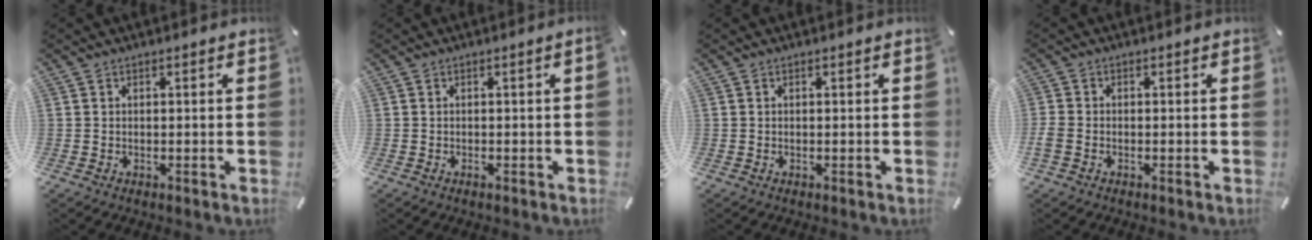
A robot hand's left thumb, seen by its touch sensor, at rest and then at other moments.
{"total": 1.4, "force": [-0.3, 0.0, 1.3], "torque": [-0.020, -0.005, -0.005]}
{"total": 0.0}
{"total": 1.8, "force": [-1.0, 1.2, 0.8], "torque": [-0.013, 0.005, -0.019]}